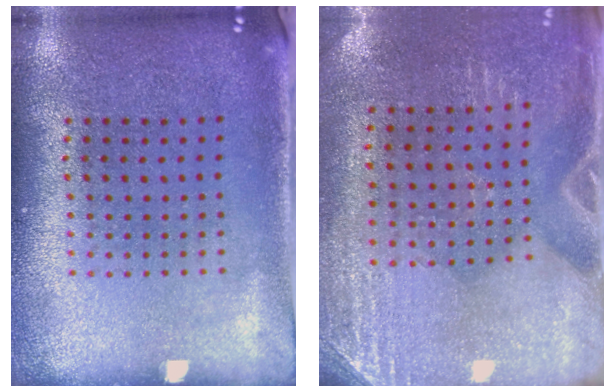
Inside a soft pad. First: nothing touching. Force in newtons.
{"total": 2.9, "press": 2.6, "slide": 1.2}